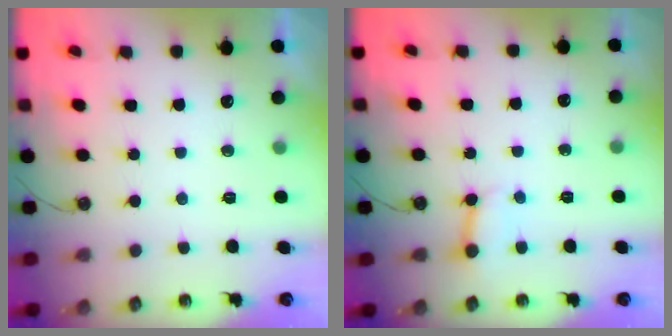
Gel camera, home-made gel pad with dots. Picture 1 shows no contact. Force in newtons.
{"total": 3.4, "press": 3.4, "slide": 0.3}